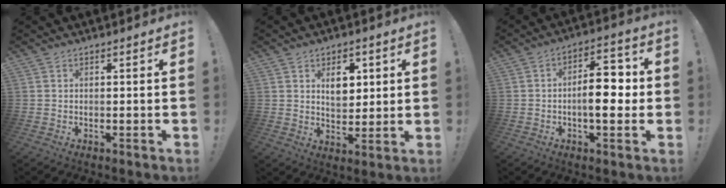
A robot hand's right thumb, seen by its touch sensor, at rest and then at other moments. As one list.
[{"total": 8.0, "force": [3.2, 5.5, 4.8], "torque": [-0.062, -0.006, 0.055]}, {"total": 12.4, "force": [-0.9, 6.0, 10.8], "torque": [-0.142, 0.014, -0.019]}]